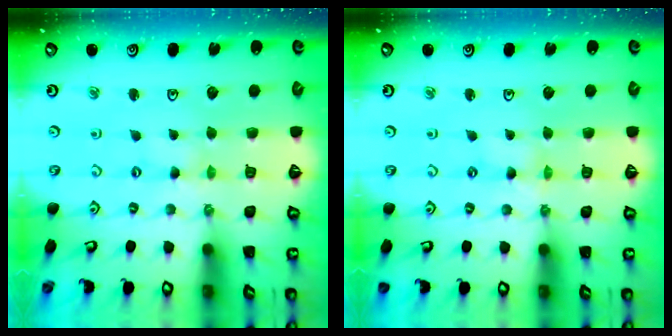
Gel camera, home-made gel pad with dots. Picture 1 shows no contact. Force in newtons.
{"total": 0.0}